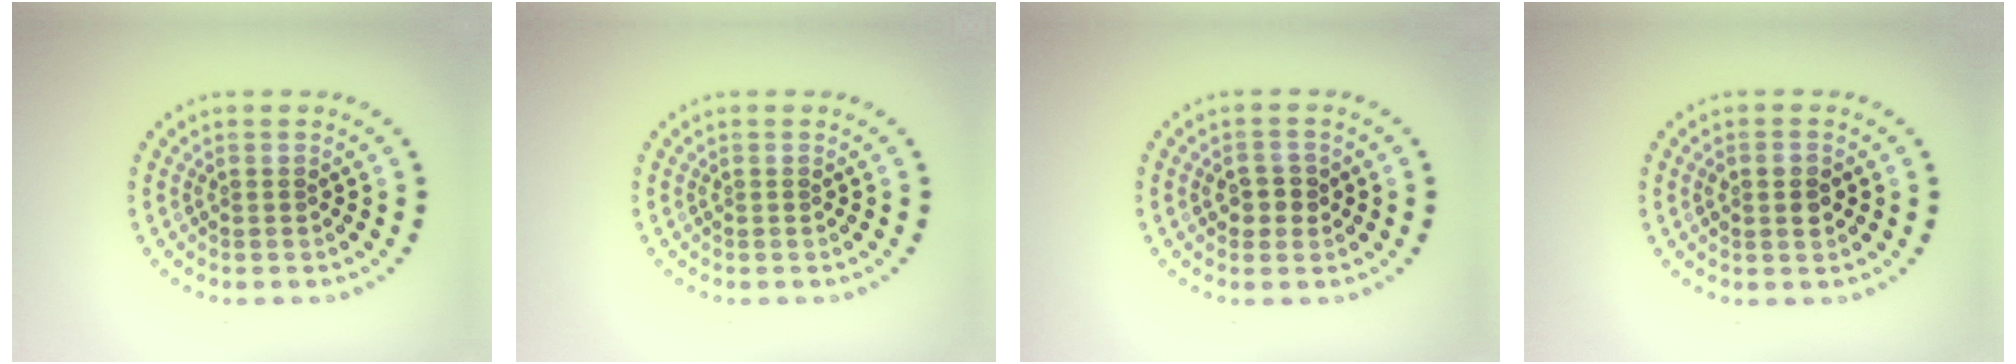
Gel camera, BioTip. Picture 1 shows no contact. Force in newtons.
{"total": 0.0}
{"total": 1.9, "press": 1.9, "slide": 0.3}
{"total": 1.8, "press": 1.8, "slide": 0.1}